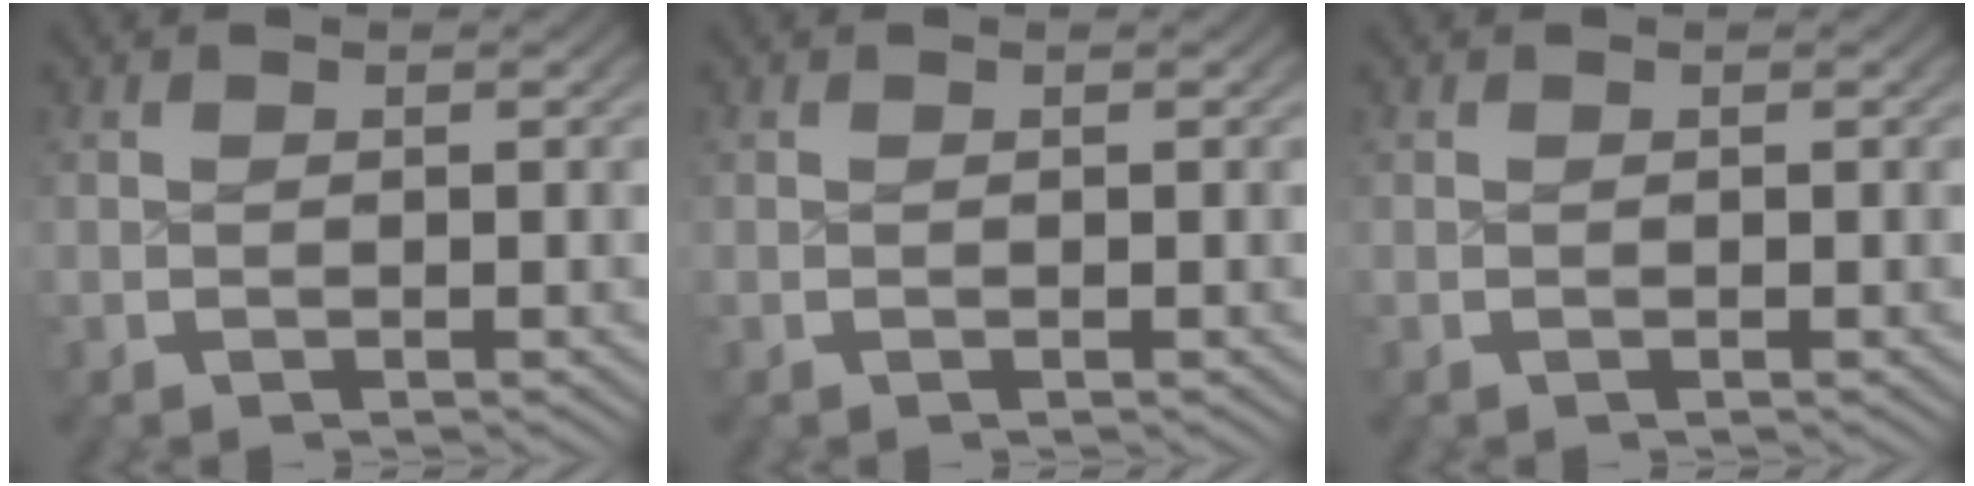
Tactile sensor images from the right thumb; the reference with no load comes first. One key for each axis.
{"total": 0.0}
{"total": 0.0}